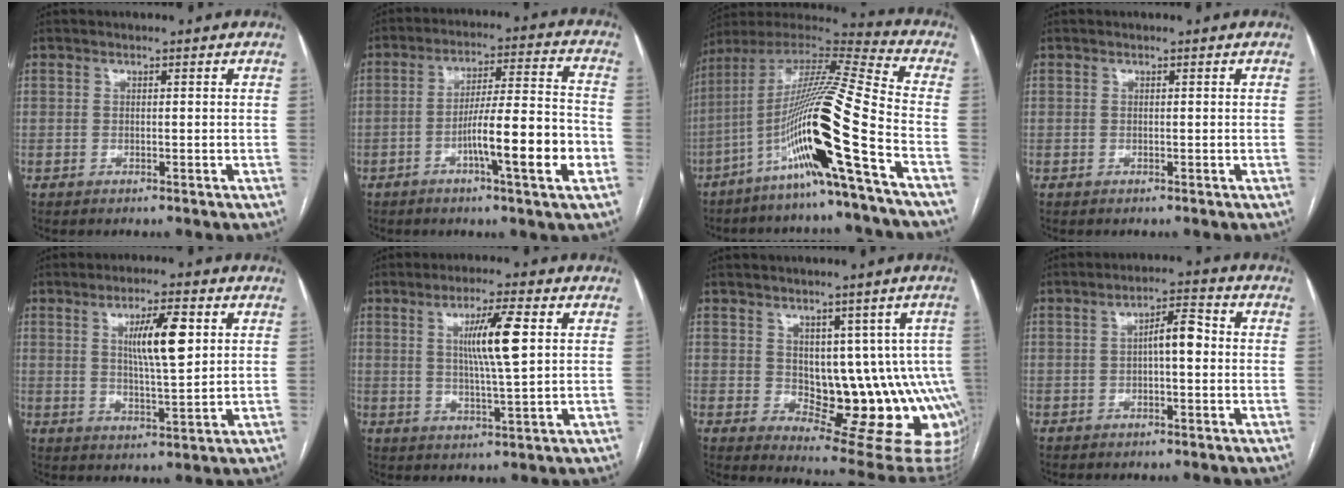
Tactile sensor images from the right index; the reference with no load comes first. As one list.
[{"total": 12.8, "force": [-4.4, -0.3, 12.0], "torque": [-0.198, 0.002, -0.074]}, {"total": 19.4, "force": [-8.3, -1.8, 17.5], "torque": [-0.344, -0.011, -0.162]}, {"total": 0.0}, {"total": 8.3, "force": [2.6, 1.2, 7.8], "torque": [-0.134, 0.000, 0.047]}, {"total": 8.0, "force": [2.1, 0.0, 7.8], "torque": [-0.139, -0.004, 0.037]}, {"total": 14.0, "force": [0.3, 7.1, 12.1], "torque": [-0.112, 0.005, 0.021]}, {"total": 4.7, "force": [0.0, 1.2, 4.5], "torque": [-0.072, 0.019, -0.002]}]